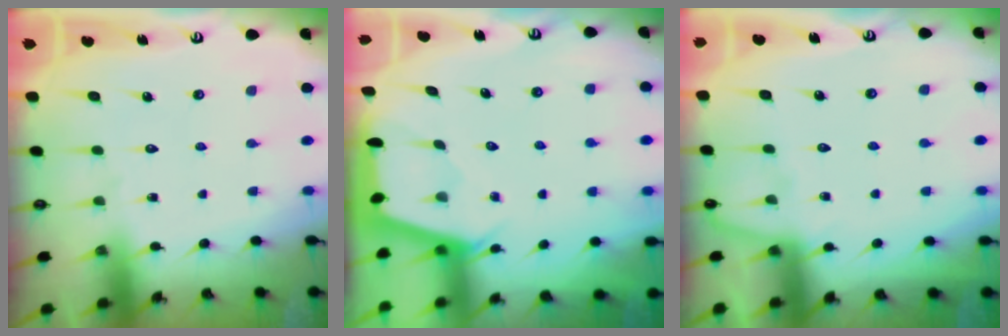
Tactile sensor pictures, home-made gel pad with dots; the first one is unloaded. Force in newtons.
{"total": 3.1, "press": 3.1, "slide": 0.0}
{"total": 2.0, "press": 2.0, "slide": 0.4}